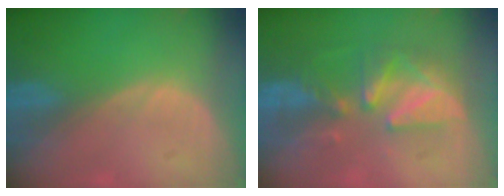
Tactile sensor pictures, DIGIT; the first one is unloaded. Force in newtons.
{"total": 7.9, "press": 7.8, "slide": 1.3}